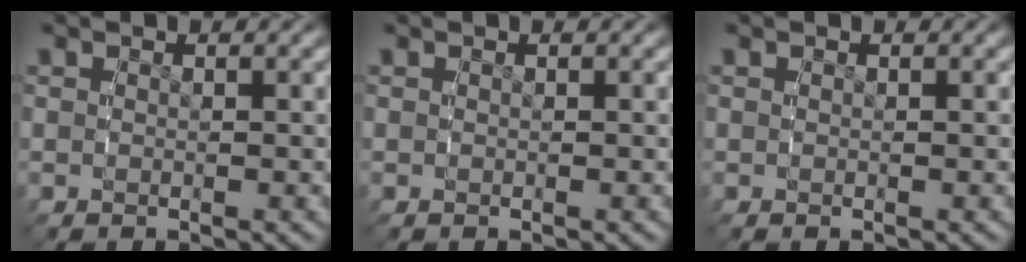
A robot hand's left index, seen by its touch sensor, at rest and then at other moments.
{"total": 0.0}
{"total": 0.0}